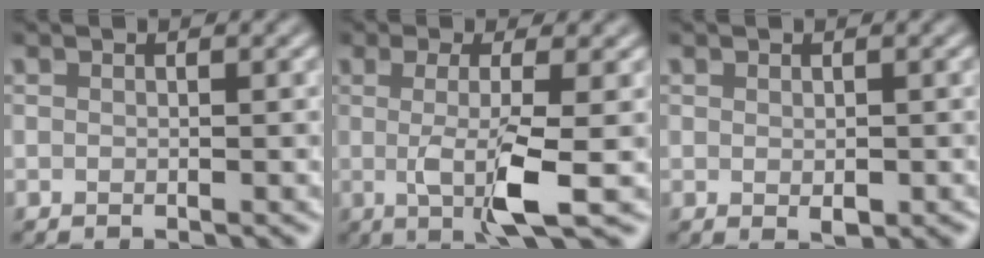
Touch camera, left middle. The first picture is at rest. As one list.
[{"total": 5.1, "force": [-0.7, 1.1, 4.9], "torque": [-0.090, -0.012, -0.015]}, {"total": 1.1, "force": [-0.2, 0.7, 0.8], "torque": [-0.008, -0.006, -0.001]}]